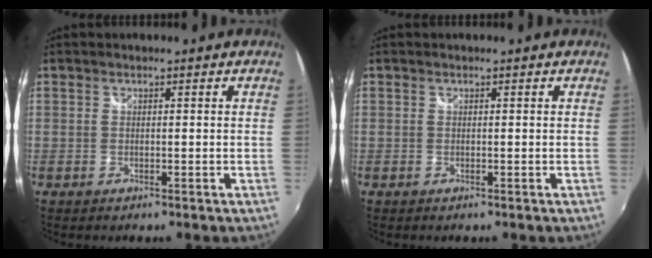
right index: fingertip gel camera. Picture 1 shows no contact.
{"total": 0.0}